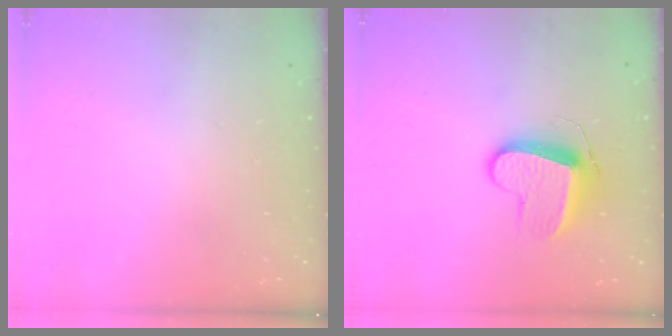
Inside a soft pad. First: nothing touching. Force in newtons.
{"total": 9.9, "press": 9.9, "slide": 0.6}